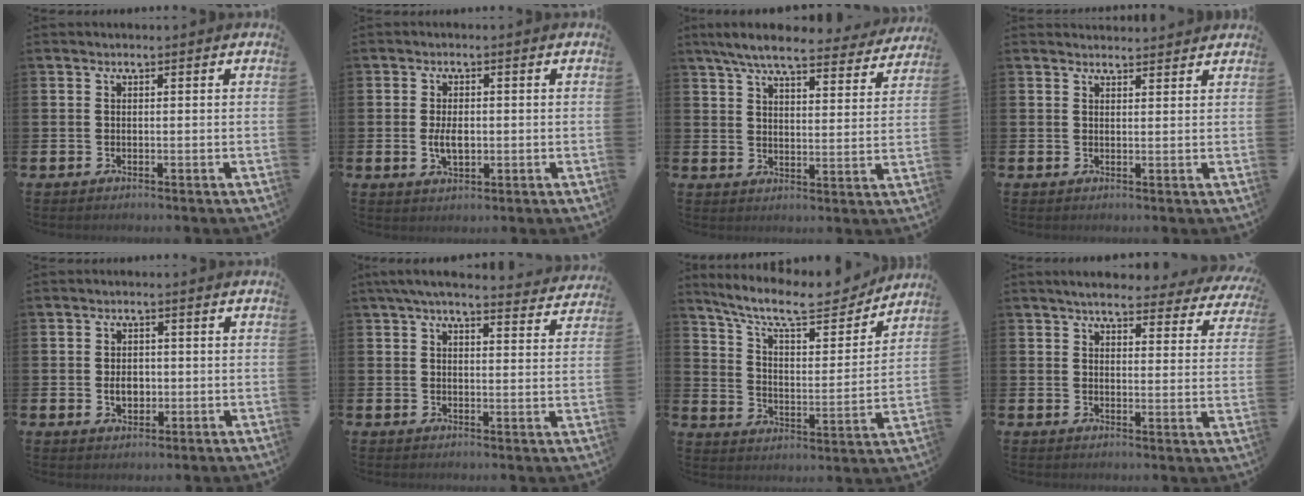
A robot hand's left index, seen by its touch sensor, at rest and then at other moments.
{"total": 3.5, "force": [-0.2, 1.9, 2.9], "torque": [-0.047, 0.001, -0.004]}
{"total": 7.6, "force": [6.8, 1.2, 3.1], "torque": [-0.076, -0.032, 0.118]}
{"total": 2.1, "force": [2.1, 0.3, -0.1], "torque": [0.012, -0.014, 0.036]}
{"total": 2.9, "force": [-0.2, 2.1, 2.0], "torque": [-0.025, 0.000, -0.010]}
{"total": 5.1, "force": [4.7, 0.5, 1.9], "torque": [-0.037, -0.022, 0.081]}
{"total": 11.0, "force": [9.8, 2.5, 4.4], "torque": [-0.115, -0.065, 0.169]}
{"total": 4.9, "force": [4.6, 0.9, 1.5], "torque": [-0.031, -0.026, 0.076]}